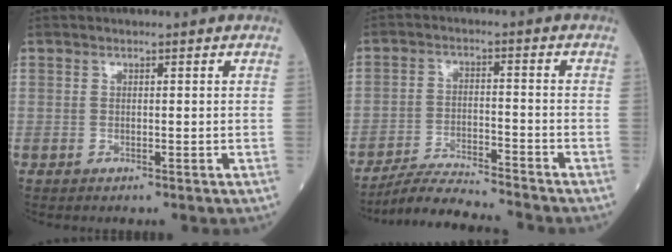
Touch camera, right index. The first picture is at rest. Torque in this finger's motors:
{"motor_torque": [0.03, -0.06, 0.01, 0.05]}